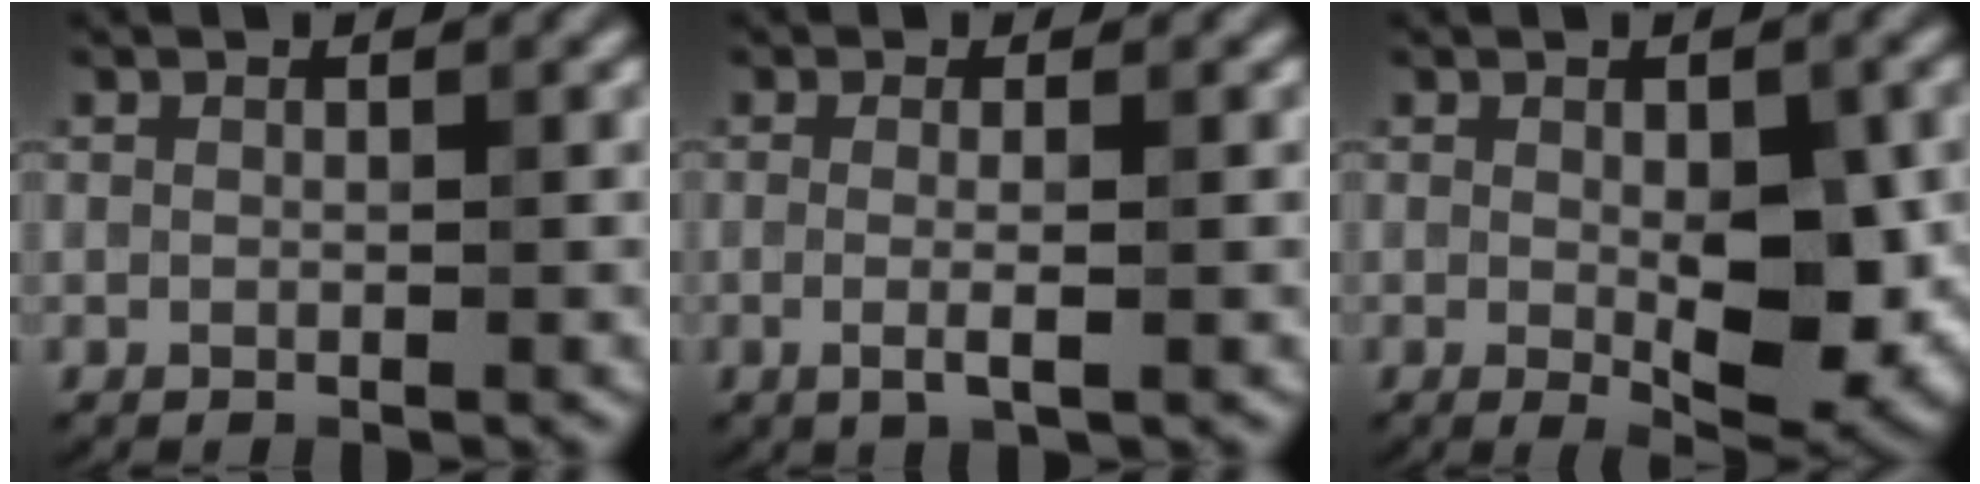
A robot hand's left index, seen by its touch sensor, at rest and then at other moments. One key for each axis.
{"total": 2.5, "fx": -0.2, "fy": 0.7, "fz": 2.4, "tx": -0.039, "ty": -0.007, "tz": -0.010}
{"total": 6.9, "fx": -0.6, "fy": 2.6, "fz": 6.3, "tx": -0.091, "ty": -0.013, "tz": -0.001}